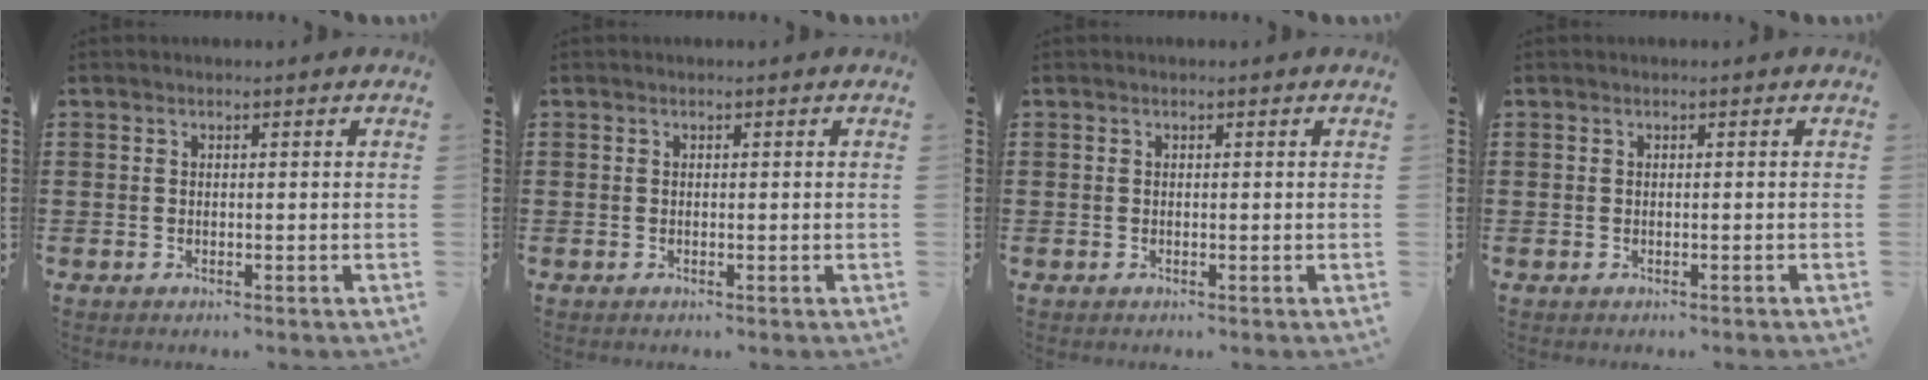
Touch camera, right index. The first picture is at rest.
{"total": 0.0}
{"total": 0.0}
{"total": 0.0}